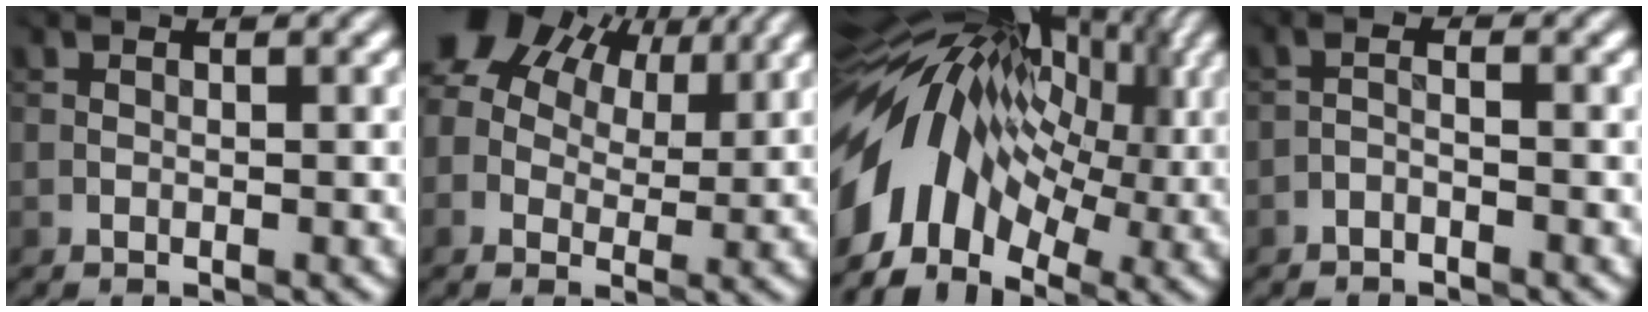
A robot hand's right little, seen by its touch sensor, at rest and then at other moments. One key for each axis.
{"total": 10.2, "fx": 4.6, "fy": 6.4, "fz": 6.5, "tx": -0.123, "ty": 0.033, "tz": 0.072}
{"total": 12.9, "fx": -0.5, "fy": 8.2, "fz": 9.9, "tx": -0.183, "ty": 0.027, "tz": -0.021}
{"total": 1.0, "fx": -0.8, "fy": 0.2, "fz": 0.6, "tx": -0.014, "ty": 0.006, "tz": -0.020}